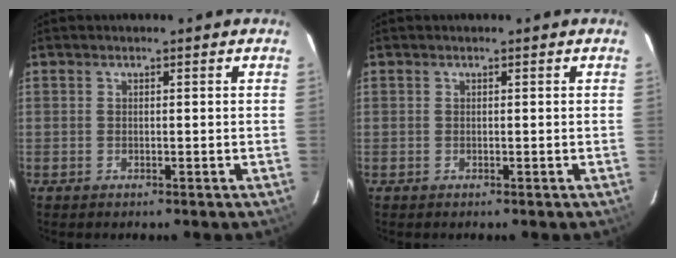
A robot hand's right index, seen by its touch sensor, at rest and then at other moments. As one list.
[{"total": 0.0}]